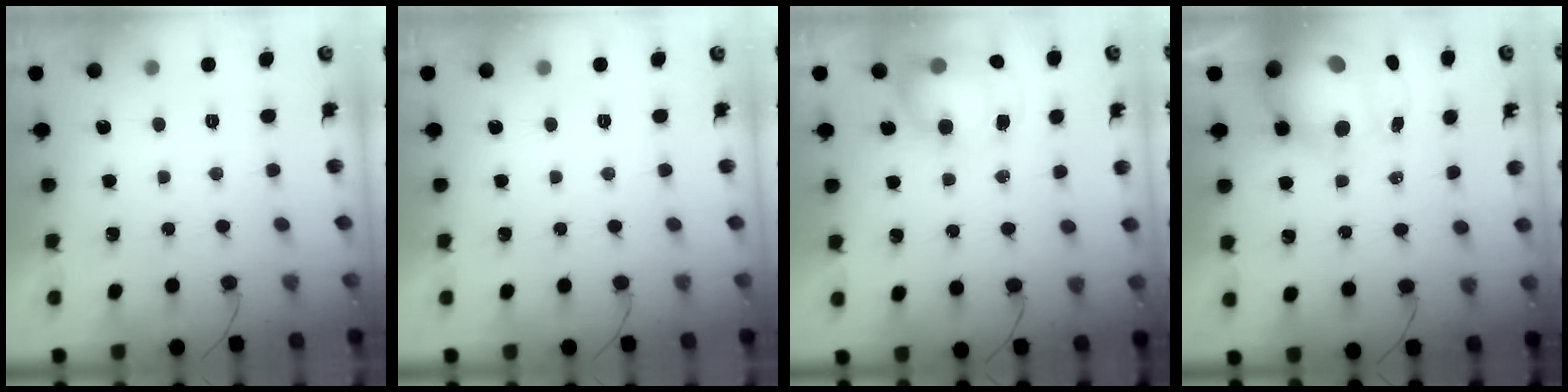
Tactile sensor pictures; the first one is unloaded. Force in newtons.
{"total": 0.0}
{"total": 9.0, "press": 8.8, "slide": 1.7}
{"total": 13.6, "press": 13.2, "slide": 3.2}